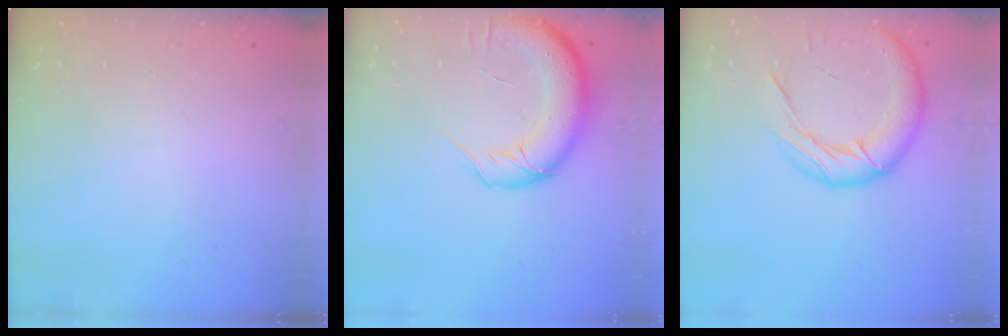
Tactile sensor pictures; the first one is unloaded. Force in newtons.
{"total": 14.6, "press": 14.3, "slide": 3.1}
{"total": 15.9, "press": 15.7, "slide": 1.9}